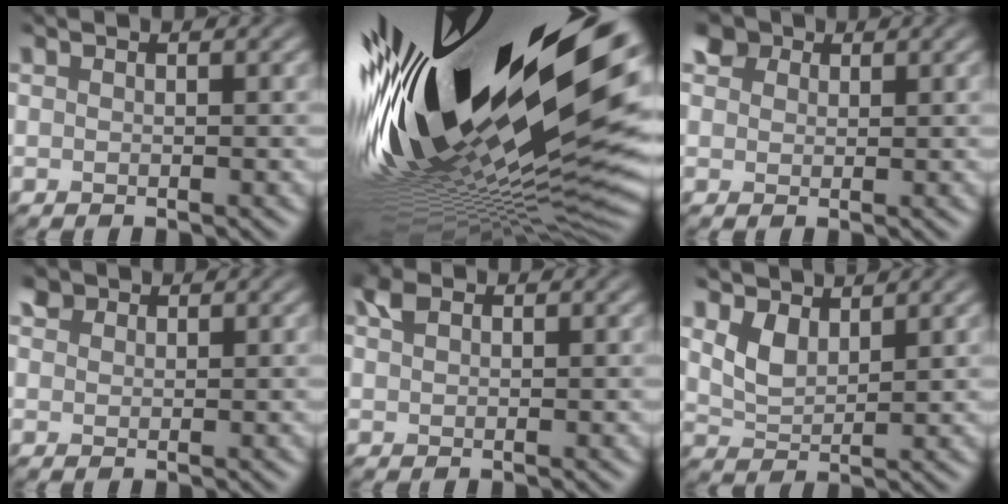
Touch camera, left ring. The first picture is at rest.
{"total": 21.8, "force": [3.0, 6.8, 20.5], "torque": [-0.345, -0.037, 0.055]}
{"total": 3.2, "force": [1.9, 2.1, 1.4], "torque": [-0.038, -0.003, 0.034]}
{"total": 1.1, "force": [0.7, 0.9, 0.3], "torque": [-0.008, 0.004, 0.010]}
{"total": 1.6, "force": [0.5, 1.1, 1.0], "torque": [-0.023, 0.004, 0.007]}
{"total": 2.2, "force": [1.1, 1.3, 1.4], "torque": [-0.036, -0.010, 0.016]}